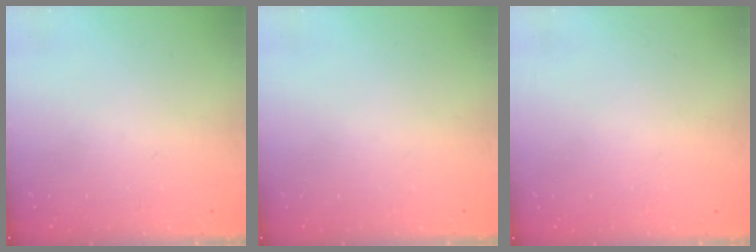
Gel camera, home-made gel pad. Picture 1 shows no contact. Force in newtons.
{"total": 0.0}
{"total": 1.9, "press": 1.9, "slide": 0.1}